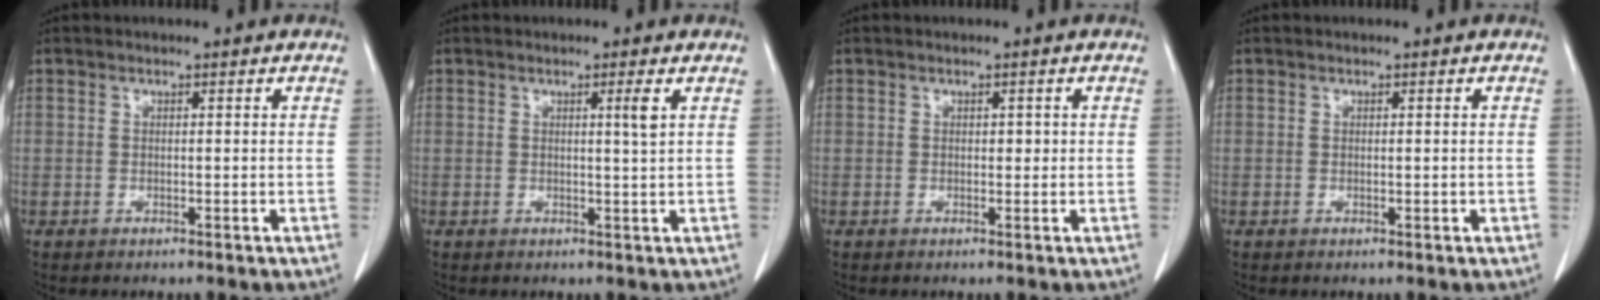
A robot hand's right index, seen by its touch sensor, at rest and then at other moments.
{"total": 1.8, "force": [0.7, -0.5, 1.6], "torque": [-0.028, -0.005, 0.013]}
{"total": 1.0, "force": [0.1, 0.7, 0.7], "torque": [-0.008, 0.003, 0.002]}
{"total": 0.6, "force": [0.0, 0.2, 0.5], "torque": [-0.010, -0.002, 0.003]}